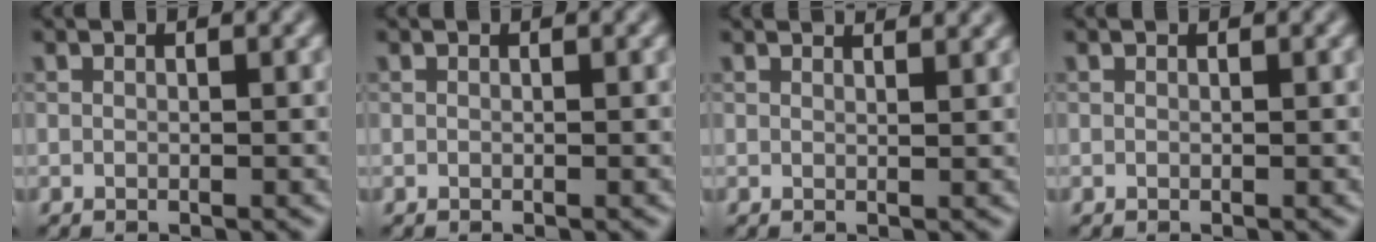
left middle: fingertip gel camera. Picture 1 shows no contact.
{"total": 0.0}
{"total": 3.1, "force": [2.7, 0.8, 1.2], "torque": [-0.003, 0.012, 0.014]}
{"total": 0.0}